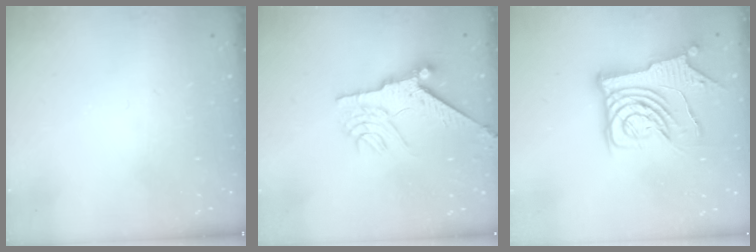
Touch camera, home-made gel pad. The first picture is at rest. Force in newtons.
{"total": 9.3, "press": 9.2, "slide": 1.1}
{"total": 12.6, "press": 12.6, "slide": 1.4}